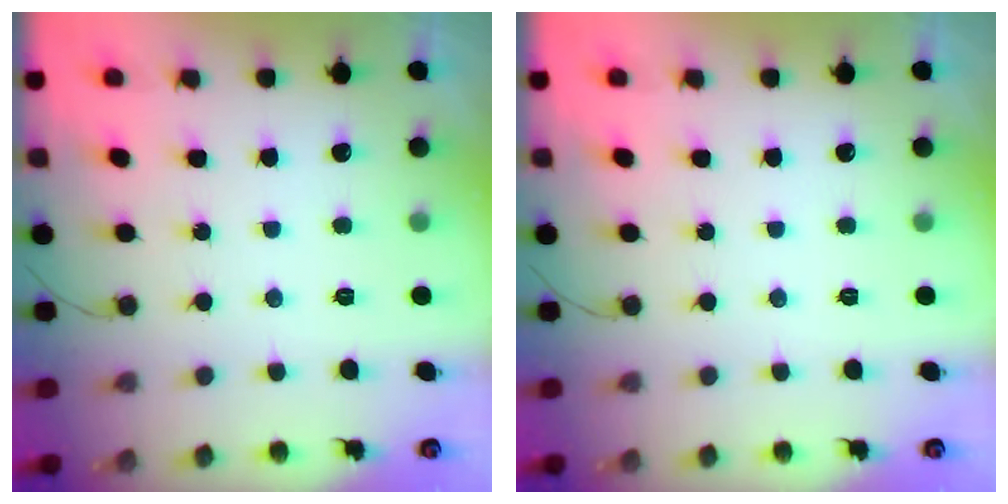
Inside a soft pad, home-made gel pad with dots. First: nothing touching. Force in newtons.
{"total": 0.0}